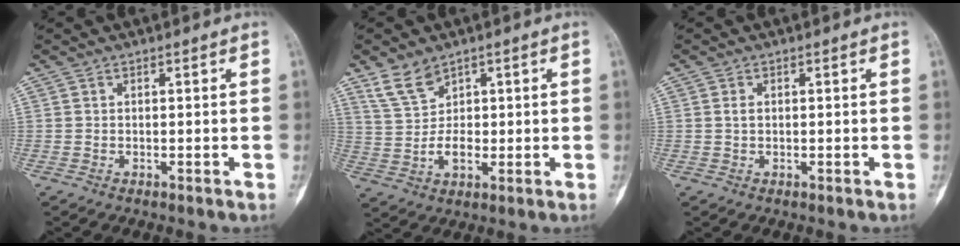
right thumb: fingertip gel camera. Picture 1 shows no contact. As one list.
[{"total": 7.1, "force": [3.7, 4.8, 3.6], "torque": [-0.052, -0.020, 0.083]}, {"total": 1.0, "force": [0.1, 0.6, 0.7], "torque": [-0.011, 0.002, 0.002]}]